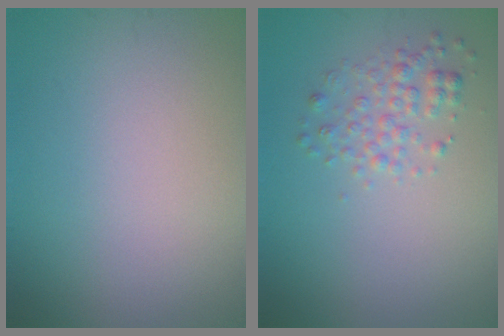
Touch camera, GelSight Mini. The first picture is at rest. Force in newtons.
{"total": 2.0, "press": 2.0, "slide": 0.1}